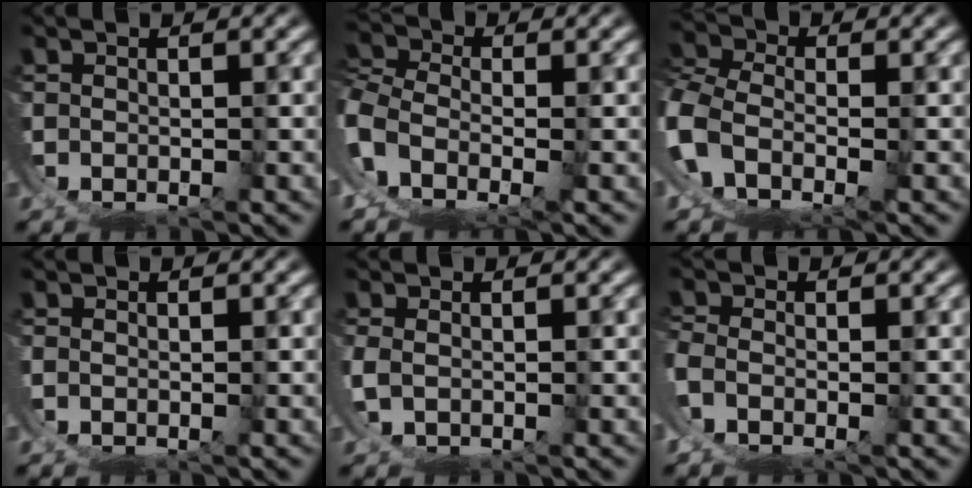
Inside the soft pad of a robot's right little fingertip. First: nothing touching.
{"total": 3.3, "force": [-0.6, 2.2, 2.4], "torque": [-0.085, -0.024, -0.003]}
{"total": 4.5, "force": [-1.1, 3.6, 2.6], "torque": [-0.094, -0.025, -0.012]}
{"total": 0.5, "force": [-0.1, 0.4, 0.3], "torque": [-0.007, -0.004, -0.001]}
{"total": 0.8, "force": [0.8, 0.0, 0.2], "torque": [-0.019, -0.003, 0.015]}
{"total": 2.2, "force": [-0.9, 1.2, 1.5], "torque": [-0.052, -0.017, -0.007]}